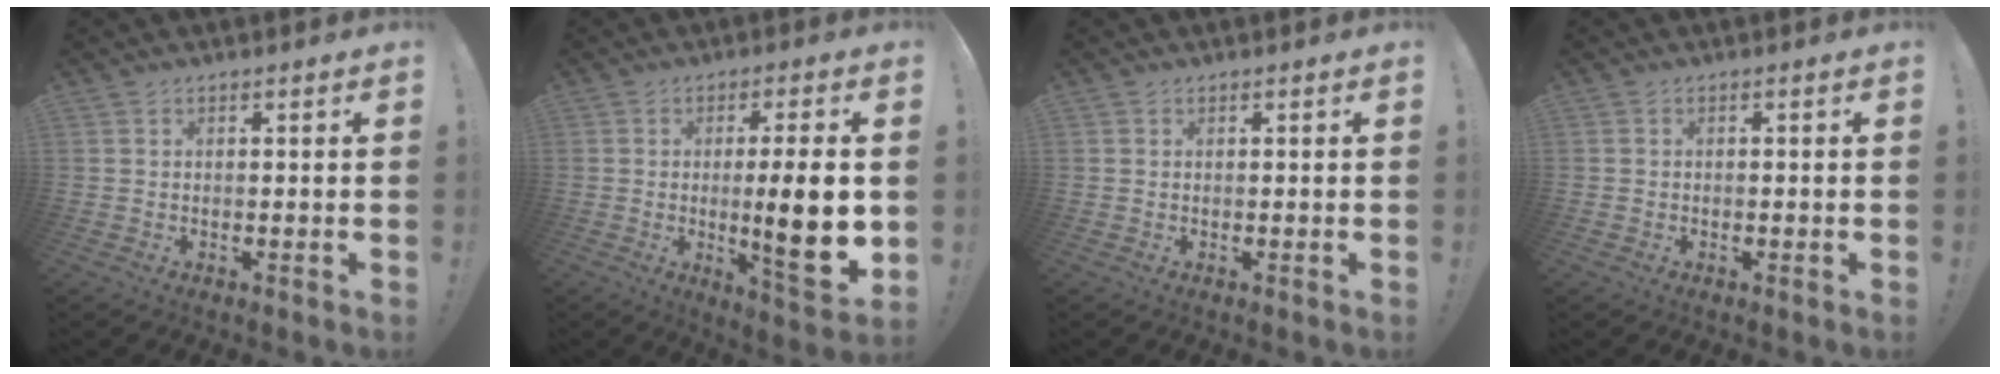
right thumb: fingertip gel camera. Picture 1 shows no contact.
{"total": 14.1, "force": [-1.1, 2.3, 13.9], "torque": [-0.200, -0.015, -0.017]}
{"total": 0.0}
{"total": 0.7, "force": [-0.5, 0.5, 0.0], "torque": [-0.007, 0.004, -0.007]}